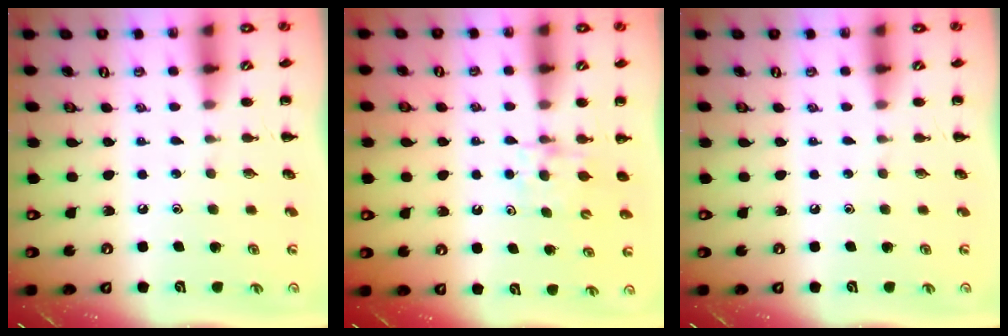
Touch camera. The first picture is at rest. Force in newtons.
{"total": 4.1, "press": 3.9, "slide": 1.4}
{"total": 0.0}